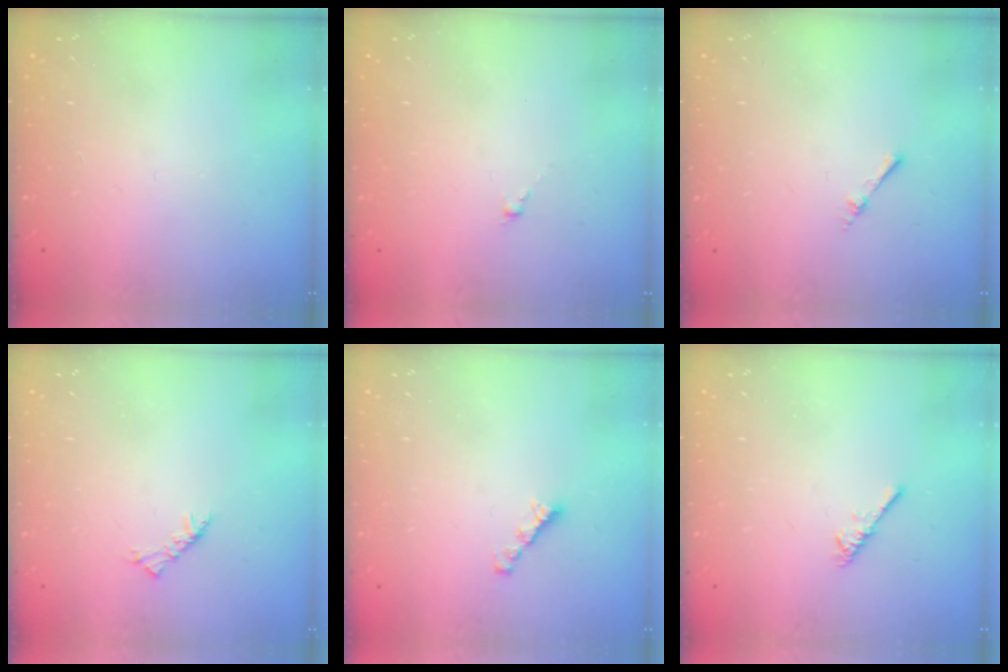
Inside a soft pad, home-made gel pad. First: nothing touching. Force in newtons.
{"total": 0.0}
{"total": 1.7, "press": 1.7, "slide": 0.3}
{"total": 2.5, "press": 2.4, "slide": 0.7}
{"total": 2.7, "press": 2.7, "slide": 0.2}
{"total": 2.2, "press": 2.1, "slide": 0.5}